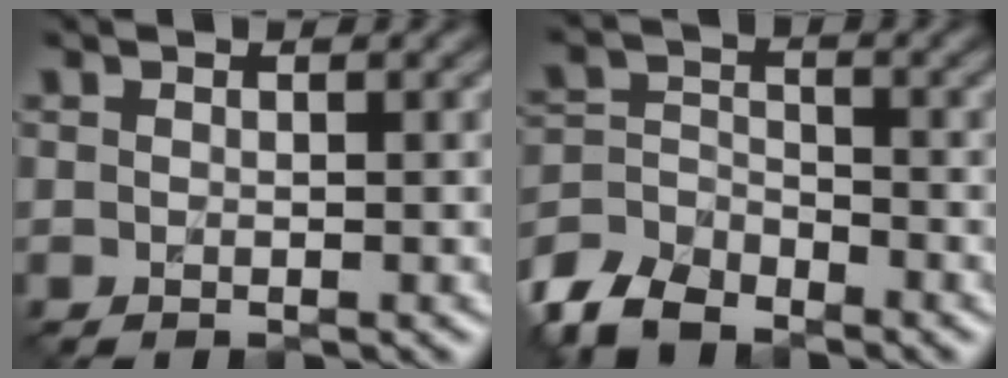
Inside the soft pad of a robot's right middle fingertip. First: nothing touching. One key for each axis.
{"total": 5.3, "fx": -4.5, "fy": 2.3, "fz": 1.6, "tx": -0.041, "ty": 0.003, "tz": -0.102}